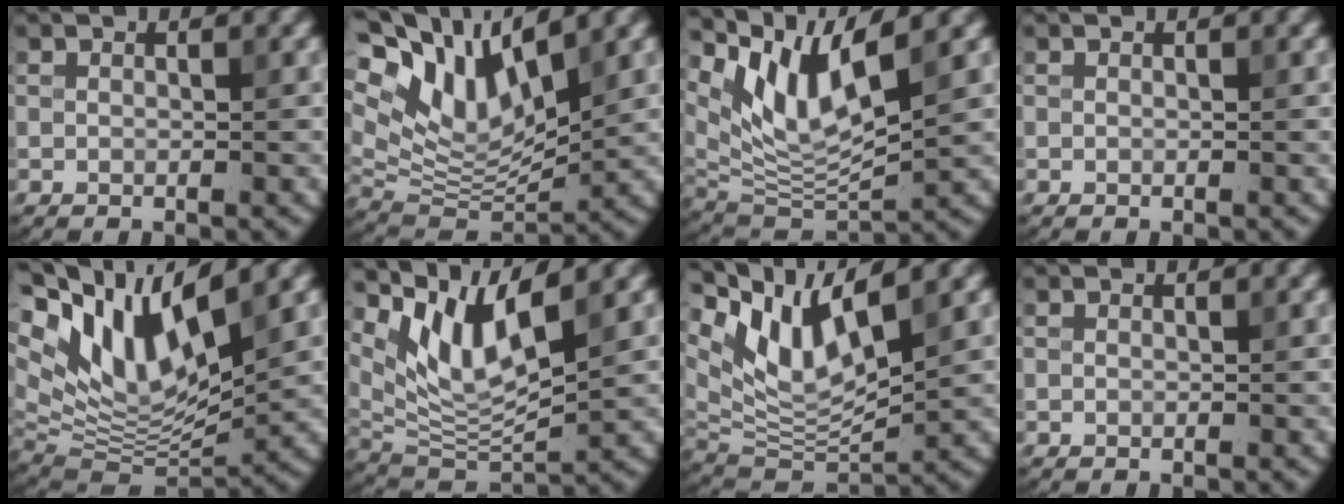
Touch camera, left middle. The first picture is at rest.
{"total": 10.7, "force": [6.2, 4.4, 7.5], "torque": [-0.158, 0.012, 0.114]}
{"total": 8.2, "force": [4.8, 2.5, 6.1], "torque": [-0.124, -0.009, 0.095]}
{"total": 0.0}
{"total": 12.4, "force": [5.7, 4.9, 9.9], "torque": [-0.184, 0.004, 0.105]}
{"total": 7.4, "force": [4.4, 2.2, 5.5], "torque": [-0.111, -0.012, 0.089]}
{"total": 9.1, "force": [5.2, 3.3, 6.7], "torque": [-0.134, -0.003, 0.100]}
{"total": 0.0}